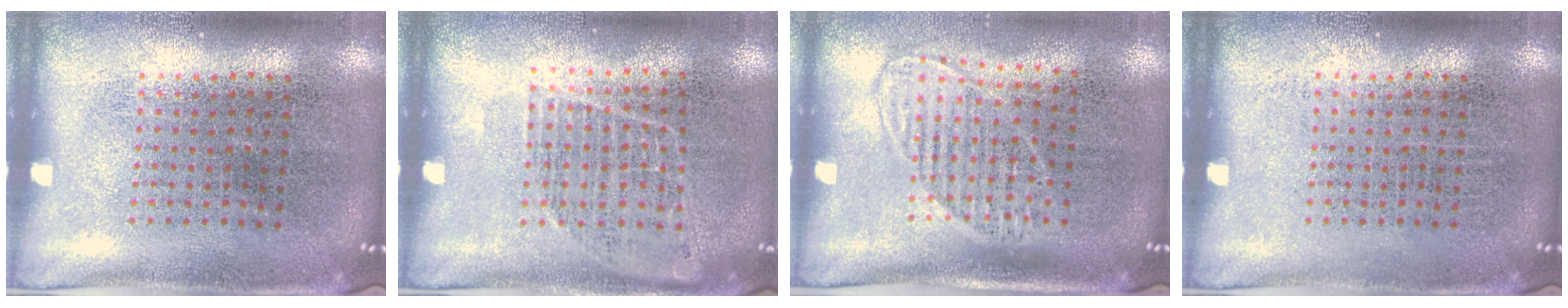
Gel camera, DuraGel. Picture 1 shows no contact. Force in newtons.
{"total": 0.9, "press": 0.8, "slide": 0.2}
{"total": 1.5, "press": 1.3, "slide": 0.7}
{"total": 0.0}